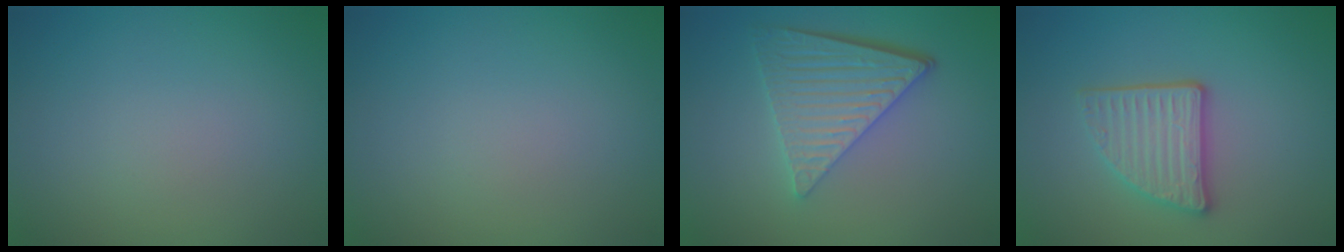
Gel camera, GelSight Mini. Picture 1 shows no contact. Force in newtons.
{"total": 0.0}
{"total": 5.8, "press": 4.4, "slide": 3.8}
{"total": 3.5, "press": 3.0, "slide": 1.7}